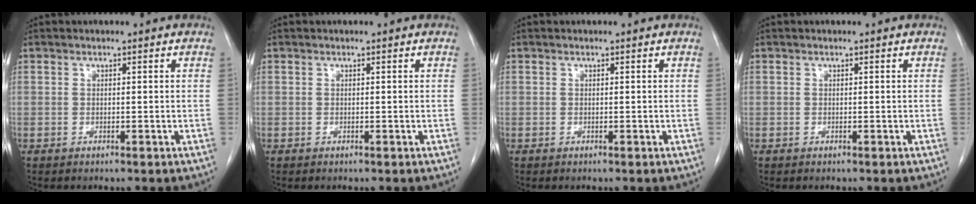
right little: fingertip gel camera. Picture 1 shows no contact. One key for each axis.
{"total": 0.0}
{"total": 0.0}
{"total": 0.0}